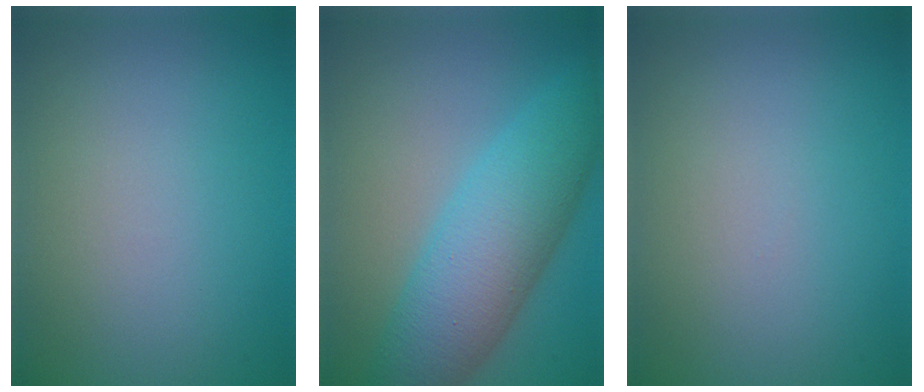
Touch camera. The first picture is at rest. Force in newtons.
{"total": 8.0, "press": 8.0, "slide": 0.1}
{"total": 0.0}